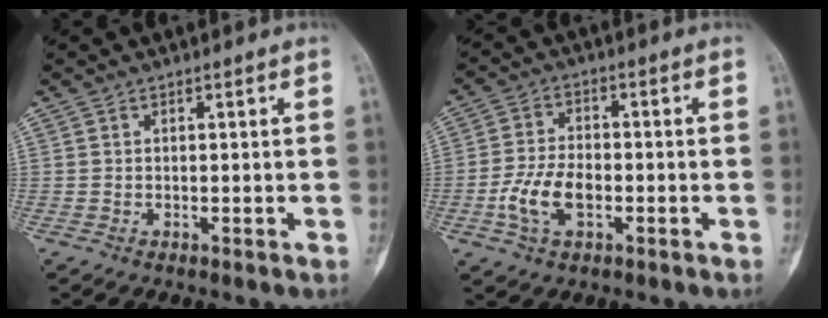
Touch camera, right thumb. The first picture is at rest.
{"total": 8.1, "force": [-2.4, 4.6, 6.3], "torque": [-0.128, 0.013, -0.047]}